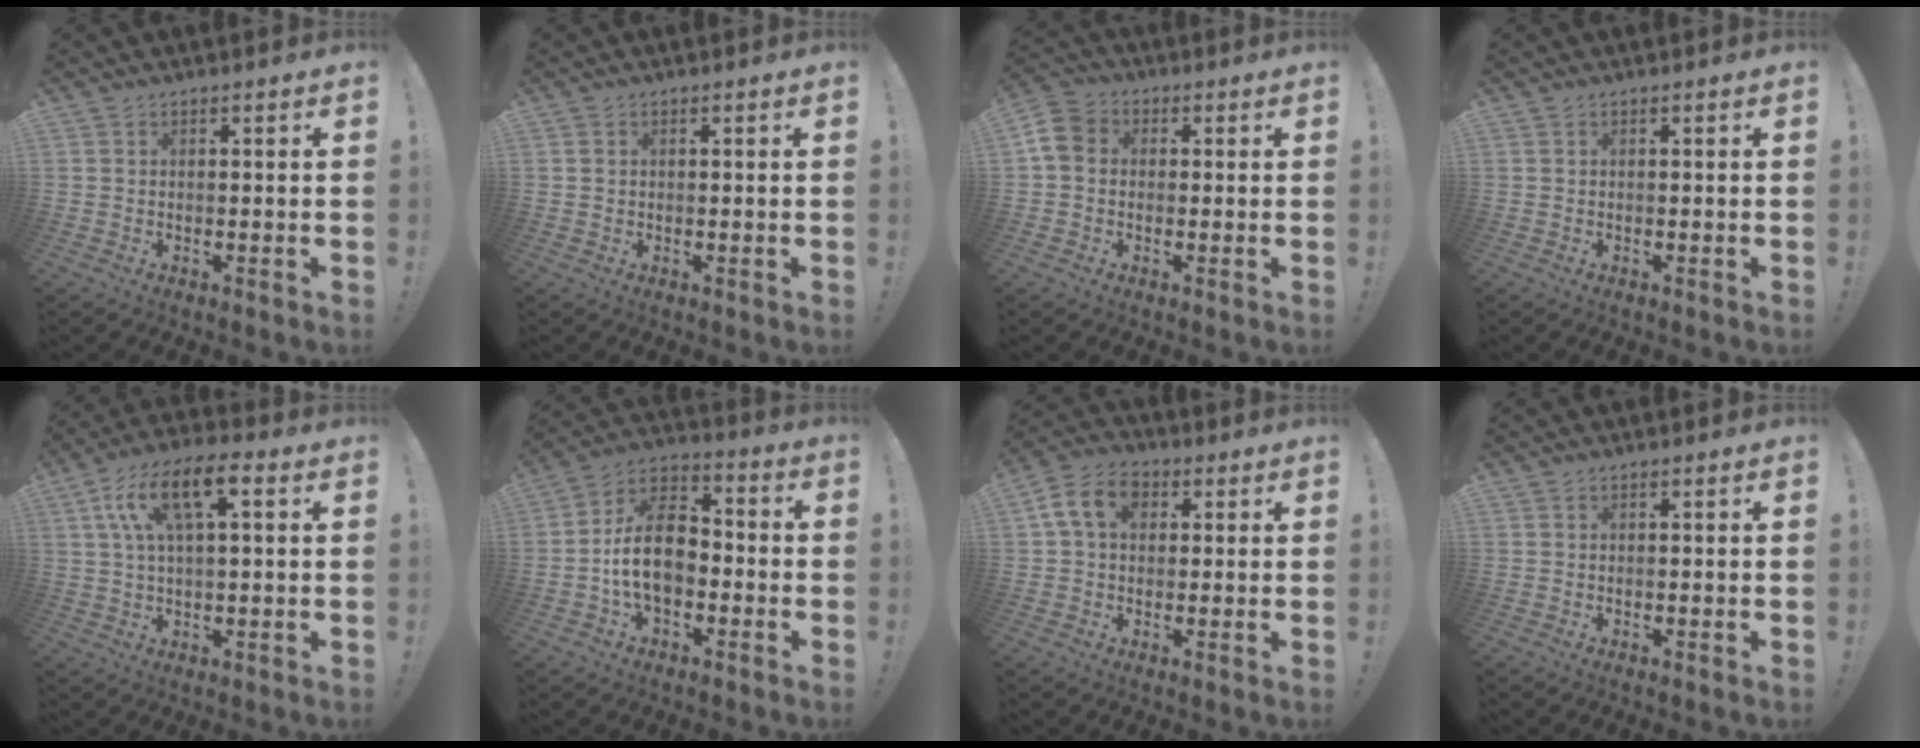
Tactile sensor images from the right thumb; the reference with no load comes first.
{"total": 0.7, "force": [0.2, 0.7, 0.1], "torque": [-0.004, 0.005, 0.004]}
{"total": 7.2, "force": [0.3, 5.8, 4.3], "torque": [-0.088, 0.011, 0.007]}
{"total": 0.0}
{"total": 13.0, "force": [4.6, 5.0, 11.1], "torque": [-0.199, 0.002, 0.079]}
{"total": 15.4, "force": [-2.6, 10.1, 11.3], "torque": [-0.197, 0.025, -0.042]}
{"total": 10.2, "force": [2.6, 7.3, 6.7], "torque": [-0.117, 0.014, 0.052]}
{"total": 0.0}